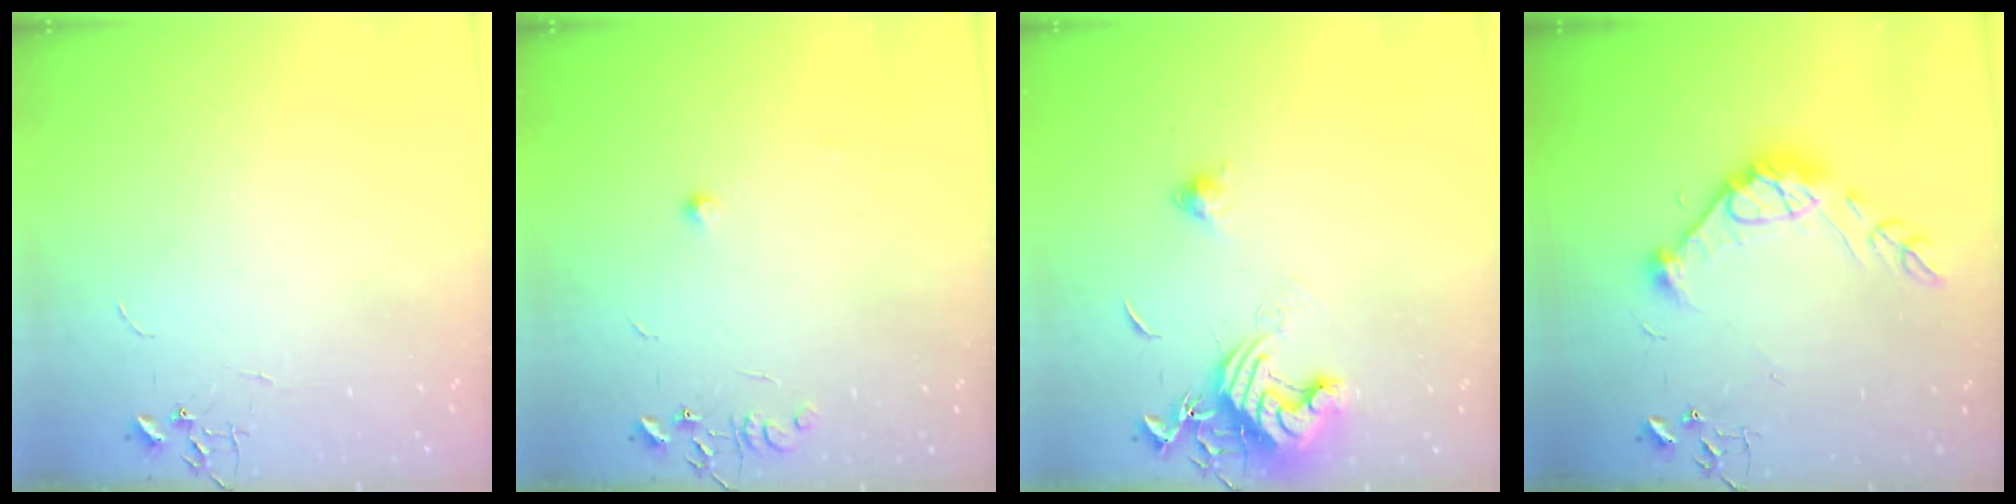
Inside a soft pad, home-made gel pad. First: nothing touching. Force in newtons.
{"total": 7.8, "press": 7.8, "slide": 0.5}
{"total": 12.9, "press": 12.8, "slide": 1.6}
{"total": 15.3, "press": 15.3, "slide": 0.9}